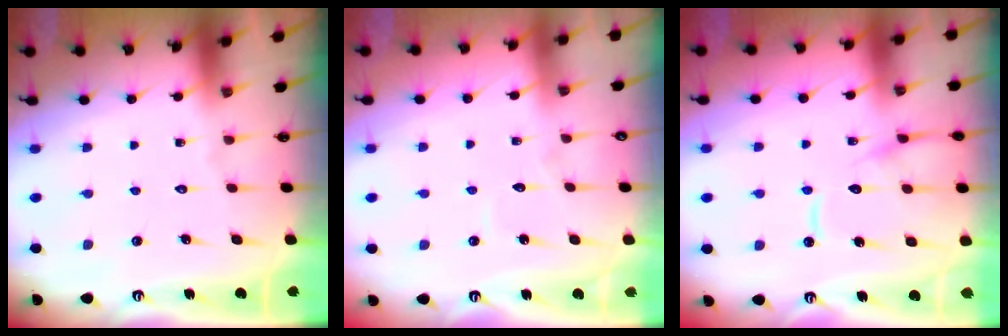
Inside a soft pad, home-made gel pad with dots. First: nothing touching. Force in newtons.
{"total": 2.8, "press": 2.8, "slide": 0.3}
{"total": 13.0, "press": 12.9, "slide": 1.3}